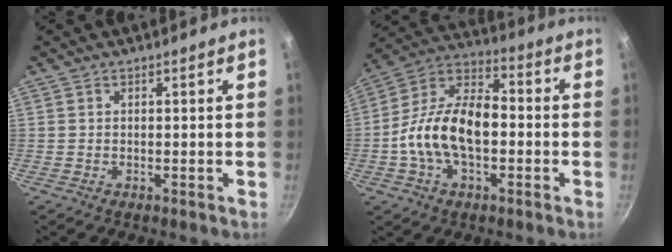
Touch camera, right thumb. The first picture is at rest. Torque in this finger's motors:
{"motor_torque": [0.46, 0.56, 1.04, -0.93, 0.23]}